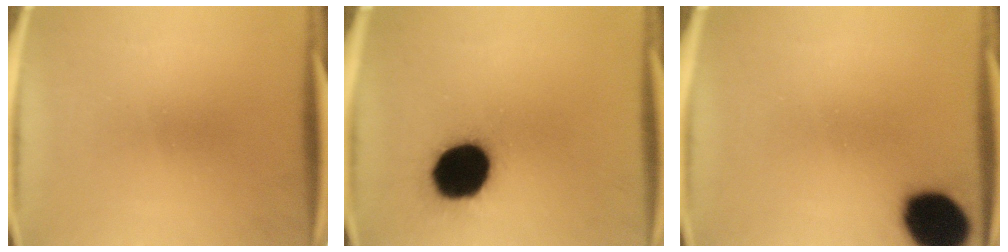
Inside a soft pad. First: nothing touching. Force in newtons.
{"total": 19.1}
{"total": 16.4}